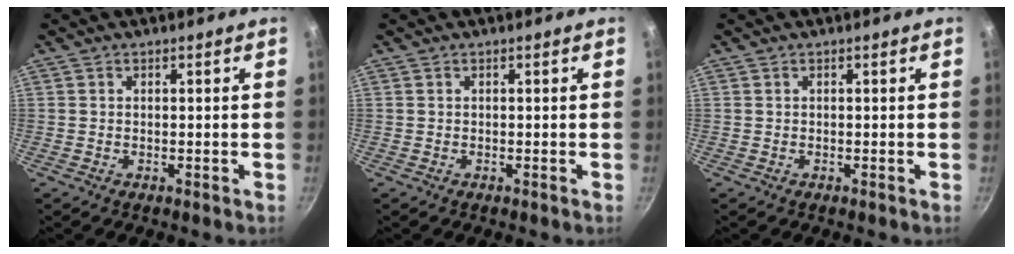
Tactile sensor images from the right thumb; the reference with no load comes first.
{"total": 0.0}
{"total": 0.0}